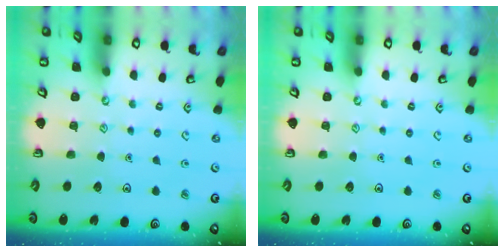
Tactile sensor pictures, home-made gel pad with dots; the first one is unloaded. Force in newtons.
{"total": 0.0}